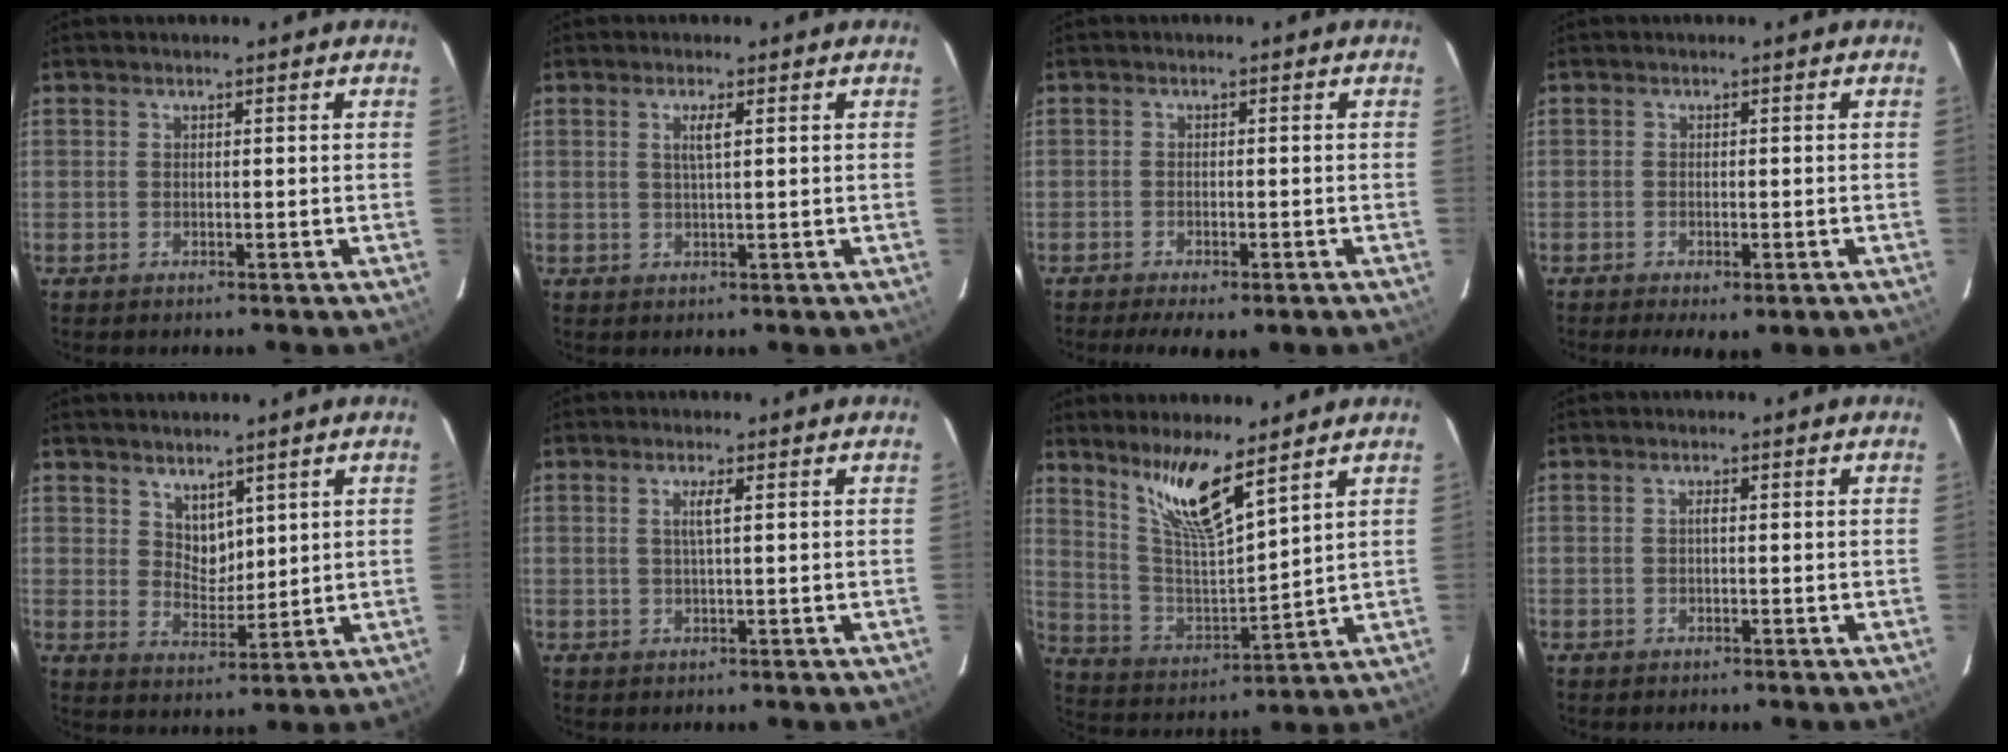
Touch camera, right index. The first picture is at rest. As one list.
[{"total": 2.3, "force": [0.8, 0.1, 2.1], "torque": [-0.039, 0.000, 0.013]}, {"total": 6.3, "force": [-4.6, 1.7, 3.9], "torque": [-0.088, -0.021, -0.067]}, {"total": 4.4, "force": [-2.7, 1.3, 3.3], "torque": [-0.065, -0.019, -0.036]}, {"total": 5.1, "force": [3.7, 3.0, 2.0], "torque": [-0.023, 0.000, 0.072]}, {"total": 2.1, "force": [0.6, -0.1, 2.0], "torque": [-0.037, -0.001, 0.010]}, {"total": 12.1, "force": [8.5, 1.5, 8.4], "torque": [-0.154, -0.006, 0.177]}, {"total": 0.7, "force": [0.0, 0.2, 0.7], "torque": [-0.013, 0.004, -0.002]}]